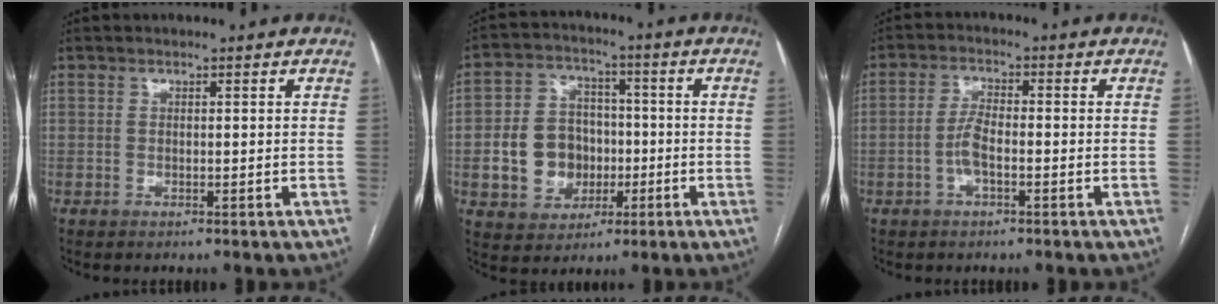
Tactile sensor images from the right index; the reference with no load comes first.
{"total": 10.0, "force": [-1.8, 8.5, 4.9], "torque": [-0.109, 0.028, -0.023]}
{"total": 3.8, "force": [-1.3, 1.1, 3.4], "torque": [-0.075, 0.007, -0.025]}